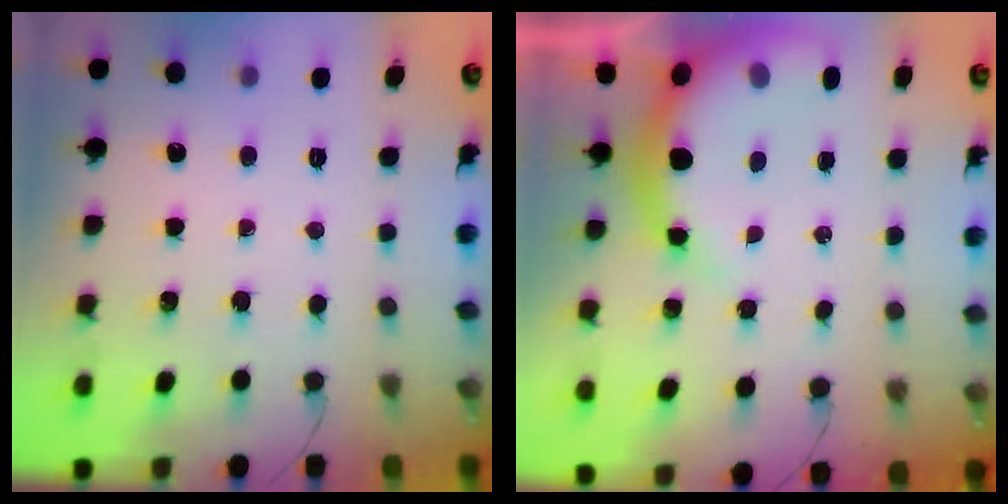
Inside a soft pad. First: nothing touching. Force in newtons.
{"total": 10.5, "press": 10.1, "slide": 2.7}